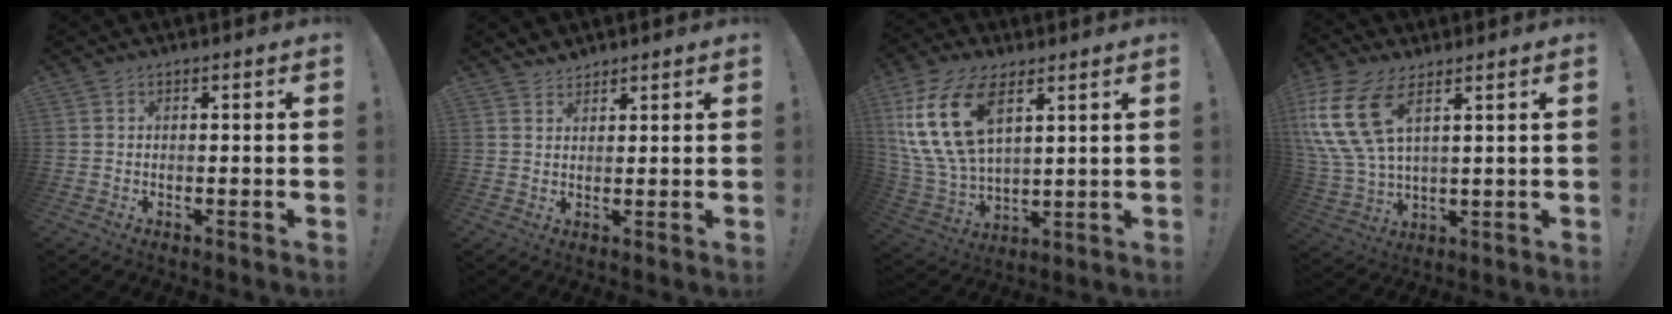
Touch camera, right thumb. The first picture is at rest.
{"total": 3.0, "force": [2.8, 1.1, 0.3], "torque": [0.007, -0.021, 0.050]}
{"total": 19.6, "force": [8.4, 10.8, 14.0], "torque": [-0.289, -0.033, 0.152]}
{"total": 15.6, "force": [6.8, 7.9, 11.6], "torque": [-0.249, -0.025, 0.124]}